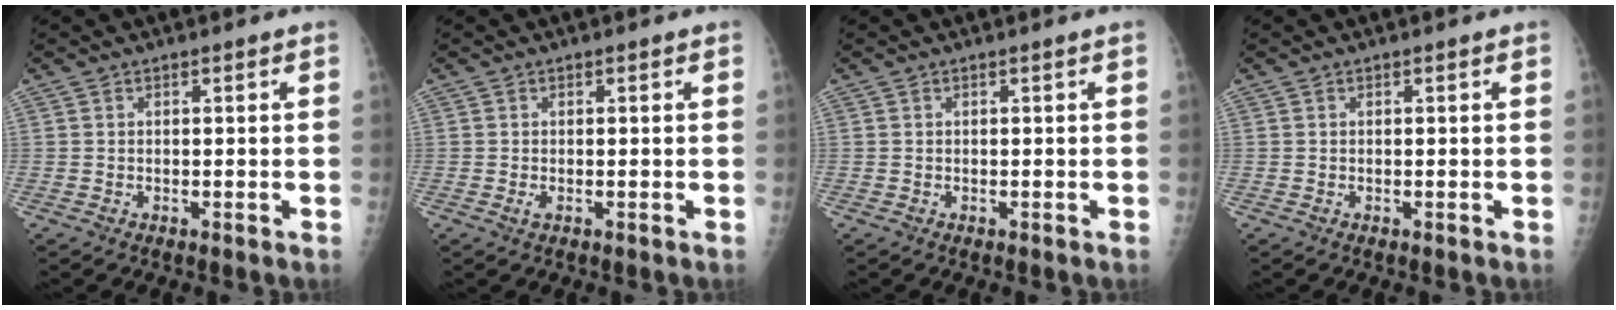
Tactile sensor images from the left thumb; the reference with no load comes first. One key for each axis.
{"total": 1.1, "fx": 0.0, "fy": 0.6, "fz": 0.9, "tx": -0.017, "ty": -0.002, "tz": -0.004}
{"total": 0.0}
{"total": 0.0}